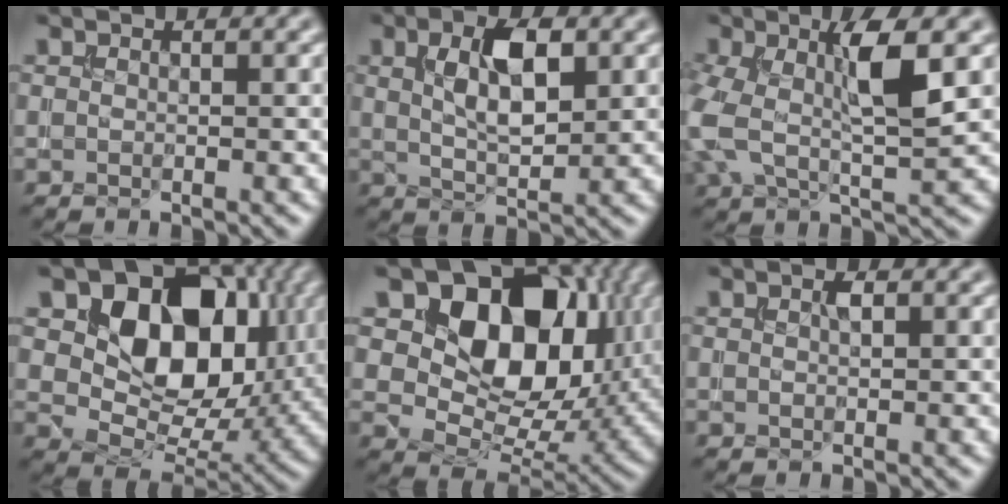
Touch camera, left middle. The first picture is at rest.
{"total": 5.3, "force": [1.5, 2.3, 4.5], "torque": [-0.089, 0.000, 0.027]}
{"total": 7.1, "force": [0.7, 2.7, 6.5], "torque": [-0.136, 0.005, 0.008]}
{"total": 12.0, "force": [3.7, 8.4, 7.7], "torque": [-0.118, -0.014, 0.060]}
{"total": 14.1, "force": [5.0, 9.4, 9.1], "torque": [-0.135, 0.000, 0.083]}
{"total": 1.0, "force": [0.3, 0.5, 0.8], "torque": [-0.016, -0.001, 0.004]}